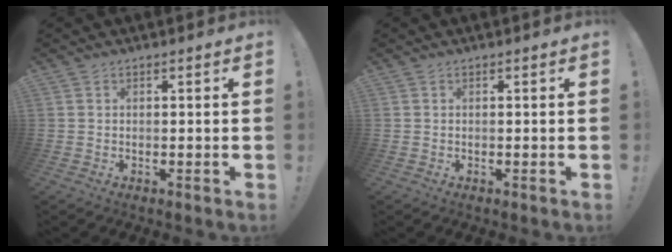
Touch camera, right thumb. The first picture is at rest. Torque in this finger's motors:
{"motor_torque": [0.00, 0.00, 0.00, 0.00, 0.00]}